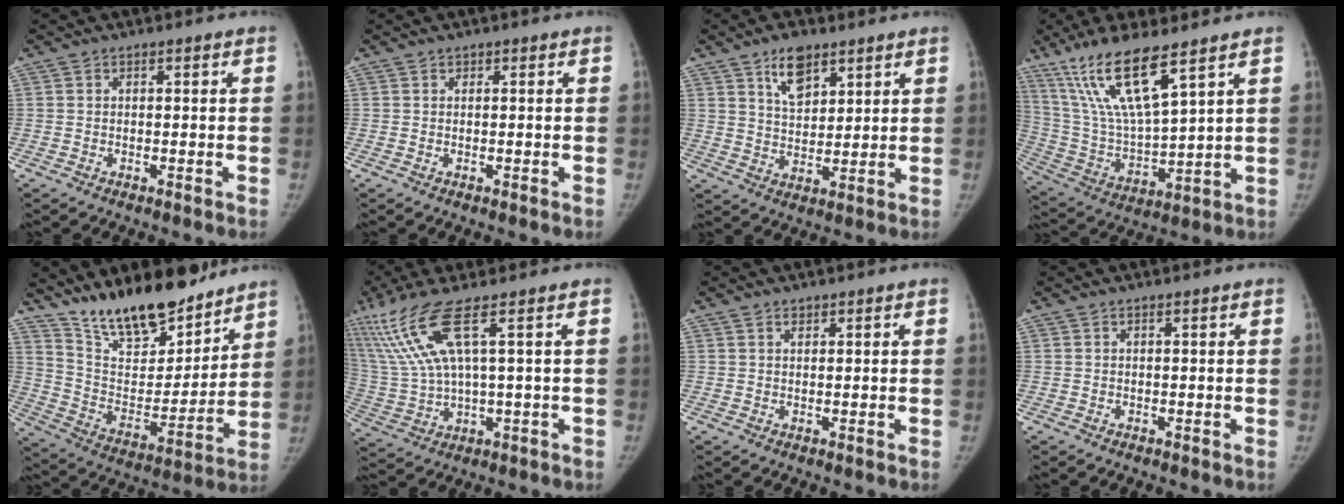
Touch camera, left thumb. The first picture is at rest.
{"total": 0.0}
{"total": 7.8, "force": [4.9, 3.9, 4.6], "torque": [-0.056, -0.031, 0.086]}
{"total": 16.5, "force": [10.4, 3.1, 12.5], "torque": [-0.250, -0.049, 0.214]}
{"total": 19.5, "force": [16.1, 6.7, 8.7], "torque": [-0.103, -0.102, 0.282]}
{"total": 12.5, "force": [6.0, 1.4, 10.9], "torque": [-0.278, -0.017, 0.134]}
{"total": 0.9, "force": [0.7, 0.3, 0.3], "torque": [-0.003, -0.003, 0.012]}
{"total": 0.0}